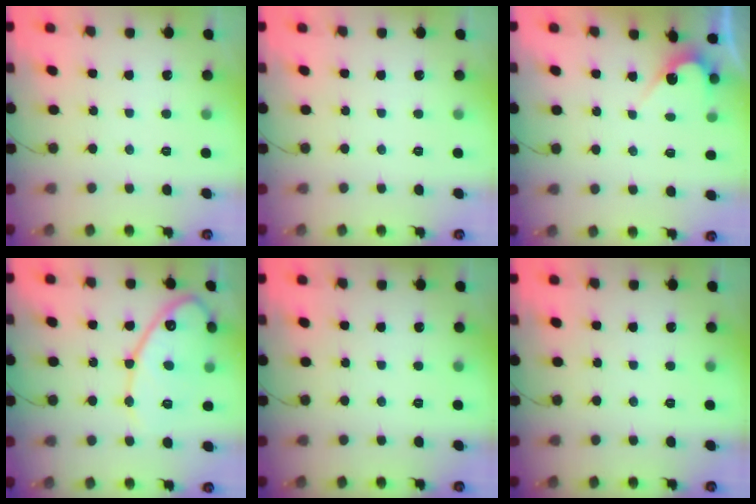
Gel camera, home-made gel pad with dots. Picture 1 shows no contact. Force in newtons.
{"total": 0.0}
{"total": 4.2, "press": 4.2, "slide": 0.3}
{"total": 15.2, "press": 15.2, "slide": 1.1}
{"total": 0.0}
{"total": 0.0}